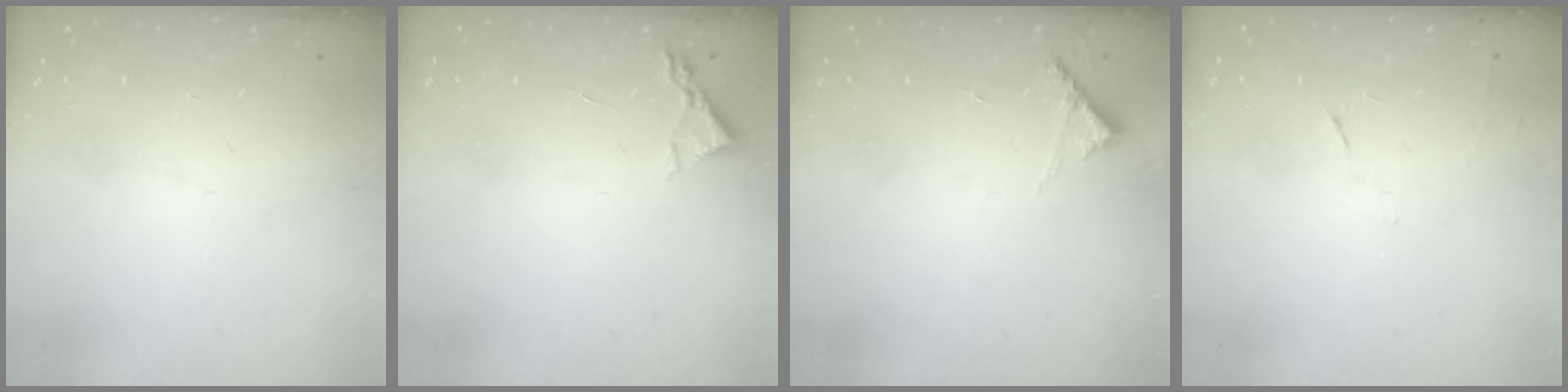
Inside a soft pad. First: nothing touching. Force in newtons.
{"total": 2.2, "press": 2.2, "slide": 0.3}
{"total": 5.4, "press": 5.4, "slide": 0.4}
{"total": 4.3, "press": 4.3, "slide": 0.6}